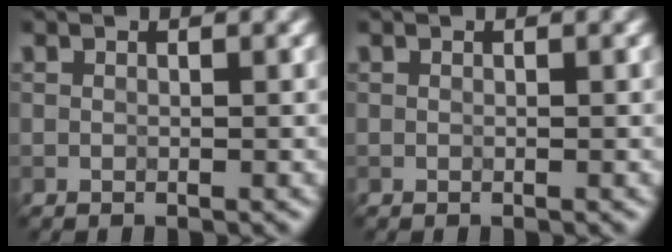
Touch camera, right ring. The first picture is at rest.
{"total": 0.0}